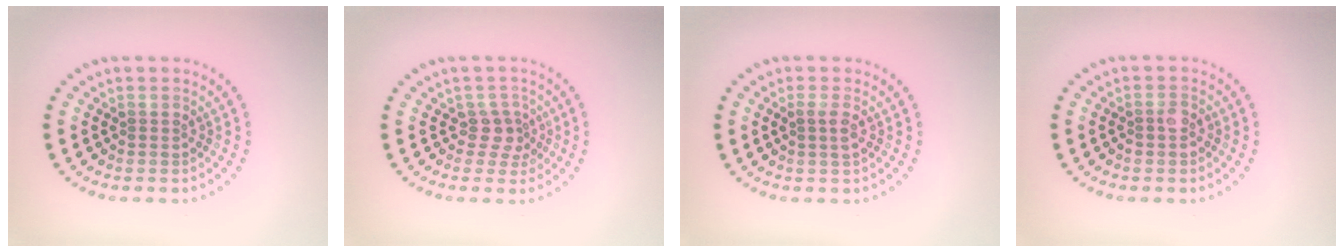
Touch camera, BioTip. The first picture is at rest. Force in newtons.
{"total": 2.1, "press": 1.6, "slide": 1.3}
{"total": 1.2, "press": 1.1, "slide": 0.6}
{"total": 1.3, "press": 1.2, "slide": 0.5}